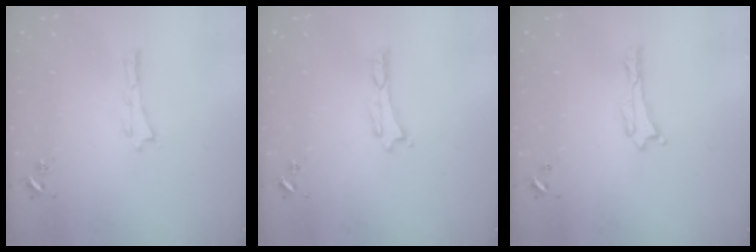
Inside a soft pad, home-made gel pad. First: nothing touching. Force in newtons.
{"total": 0.0}
{"total": 0.0}